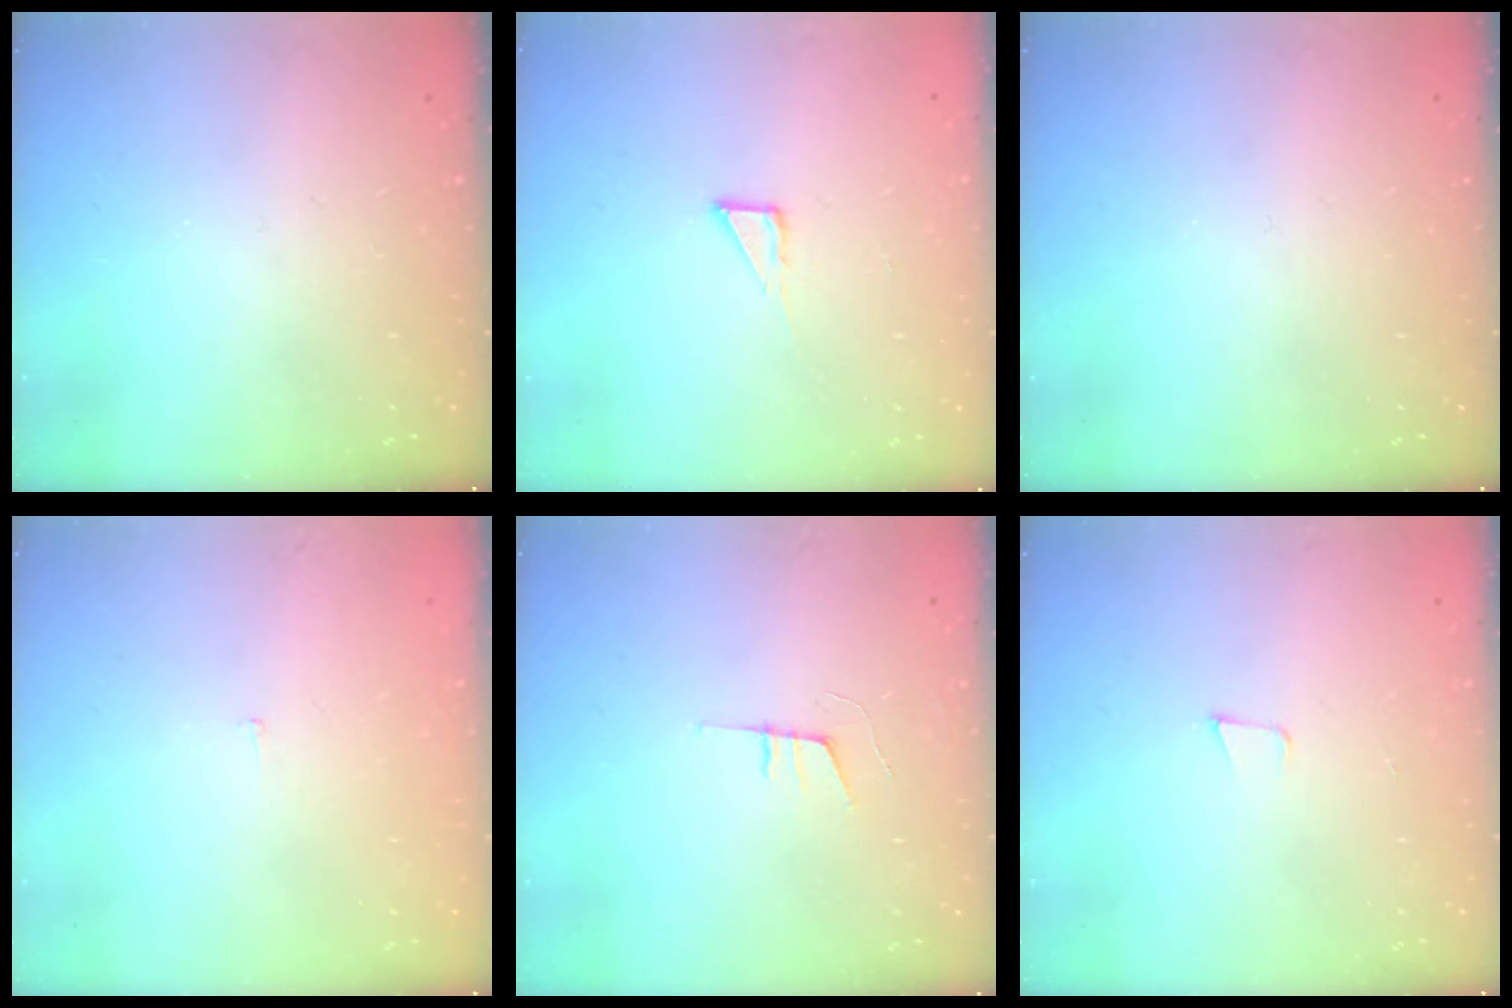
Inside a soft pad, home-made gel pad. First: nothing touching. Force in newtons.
{"total": 3.4, "press": 3.4, "slide": 0.3}
{"total": 0.0}
{"total": 1.9, "press": 1.9, "slide": 0.1}
{"total": 6.1, "press": 5.2, "slide": 3.1}
{"total": 3.4, "press": 2.1, "slide": 2.7}